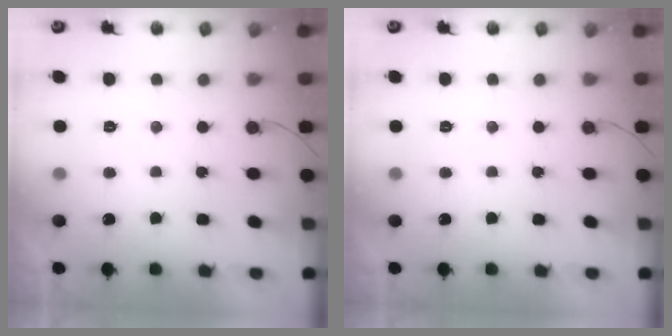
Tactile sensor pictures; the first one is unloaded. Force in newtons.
{"total": 0.0}